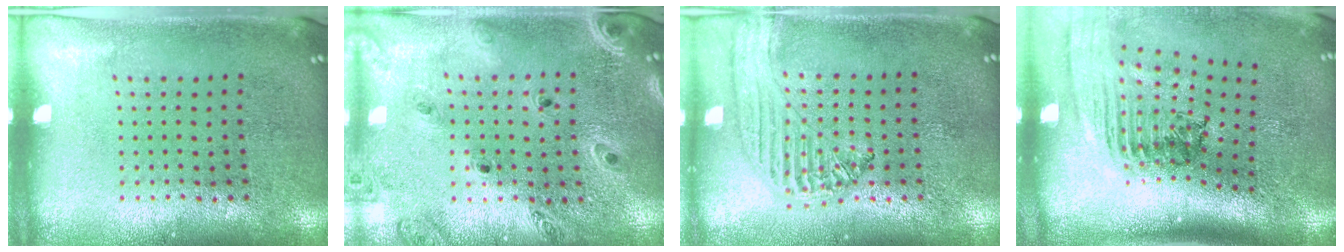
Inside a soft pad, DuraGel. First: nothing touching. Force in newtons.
{"total": 1.3, "press": 1.3, "slide": 0.1}
{"total": 1.2, "press": 1.2, "slide": 0.1}
{"total": 2.6, "press": 1.8, "slide": 1.8}